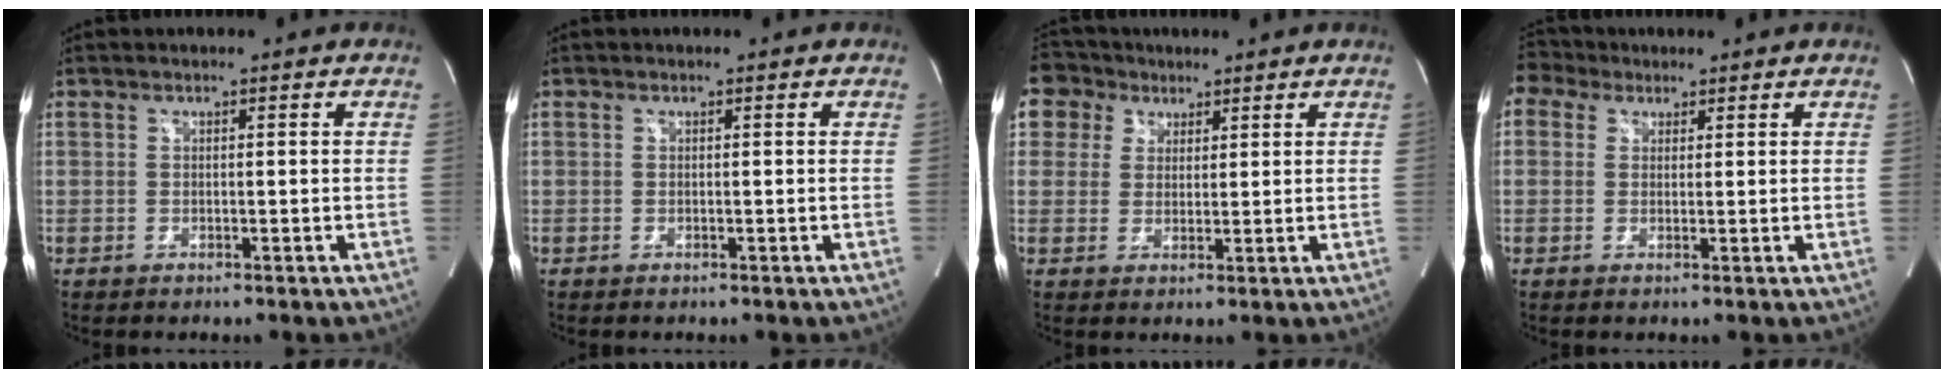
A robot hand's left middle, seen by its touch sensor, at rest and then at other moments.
{"total": 0.0}
{"total": 6.8, "force": [4.0, 5.4, 0.1], "torque": [-0.002, 0.023, 0.079]}
{"total": 3.7, "force": [2.8, 2.4, 0.1], "torque": [-0.008, 0.026, 0.052]}